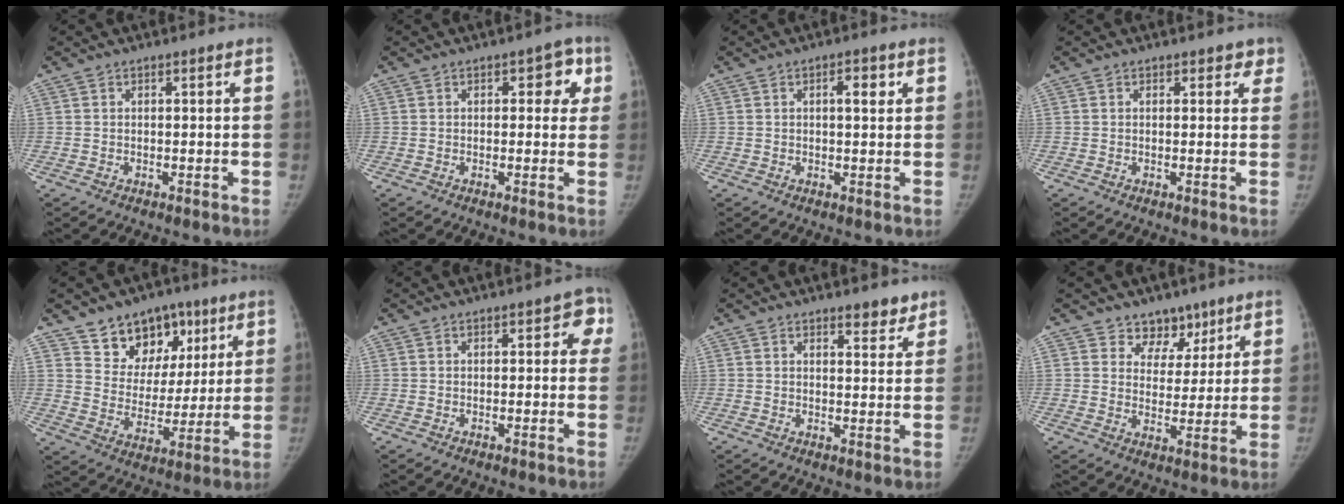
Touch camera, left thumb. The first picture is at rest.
{"total": 4.8, "force": [1.4, 3.0, 3.4], "torque": [0.001, 0.003, 0.005]}
{"total": 3.0, "force": [1.0, 1.2, 2.6], "torque": [-0.032, 0.000, 0.013]}
{"total": 2.3, "force": [1.5, 1.6, 0.7], "torque": [0.027, -0.004, 0.011]}
{"total": 14.5, "force": [8.7, 10.2, 5.7], "torque": [-0.035, -0.039, 0.146]}
{"total": 3.3, "force": [0.6, 2.2, 2.3], "torque": [0.013, 0.007, -0.007]}
{"total": 3.7, "force": [2.9, 1.5, 1.6], "torque": [-0.001, -0.019, 0.040]}
{"total": 7.0, "force": [5.0, 4.8, 1.0], "torque": [0.029, -0.033, 0.081]}